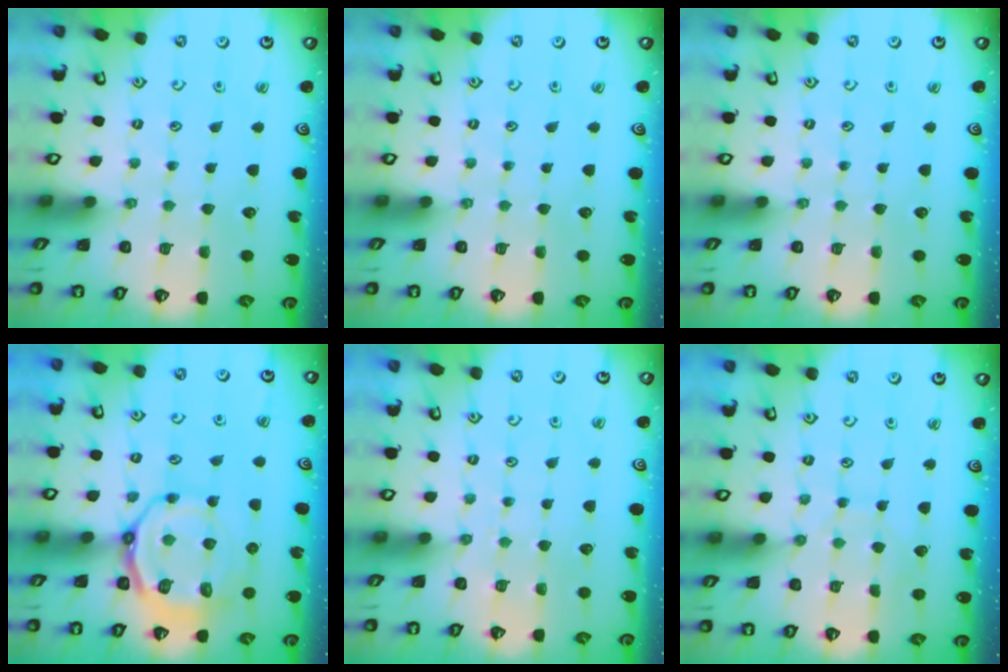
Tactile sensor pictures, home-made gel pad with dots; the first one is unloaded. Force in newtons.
{"total": 0.0}
{"total": 0.0}
{"total": 13.3, "press": 13.0, "slide": 2.9}
{"total": 5.0, "press": 5.0, "slide": 0.6}
{"total": 5.0, "press": 5.0, "slide": 0.4}